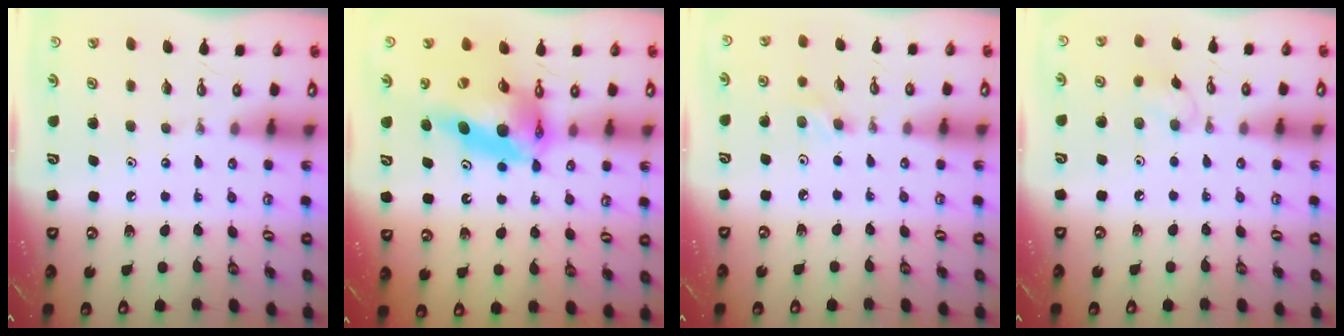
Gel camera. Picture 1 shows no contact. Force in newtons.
{"total": 18.5, "press": 18.3, "slide": 2.4}
{"total": 2.8, "press": 2.7, "slide": 0.8}
{"total": 5.7, "press": 5.7, "slide": 0.6}